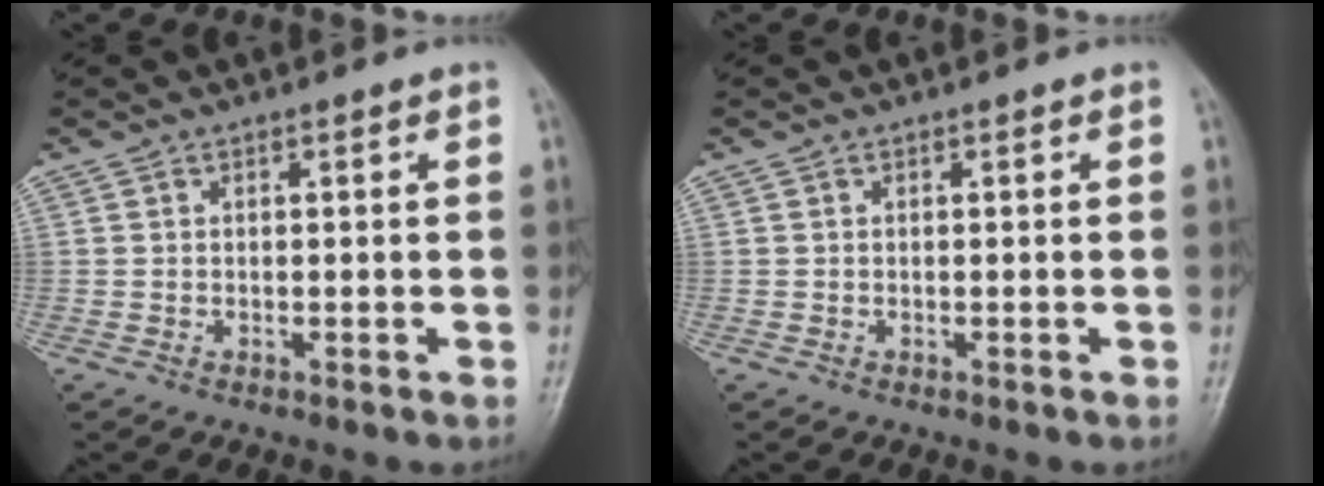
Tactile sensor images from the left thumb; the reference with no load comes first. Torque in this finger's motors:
{"motor_torque": [0.00, 0.00, 0.04, -0.04, 0.00]}